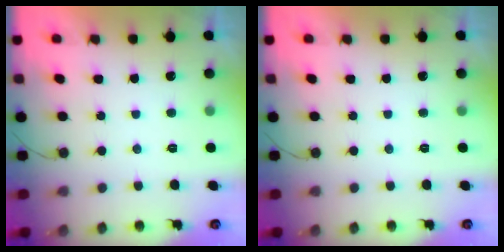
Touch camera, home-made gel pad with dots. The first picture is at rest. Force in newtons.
{"total": 0.0}